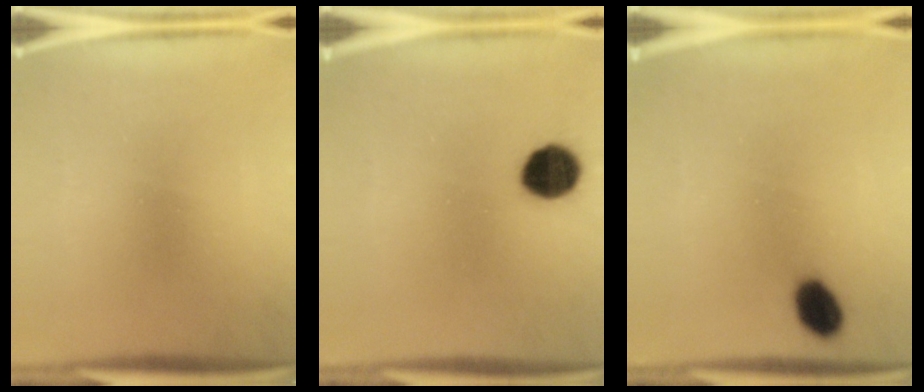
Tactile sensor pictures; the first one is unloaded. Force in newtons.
{"total": 8.9}
{"total": 6.2}